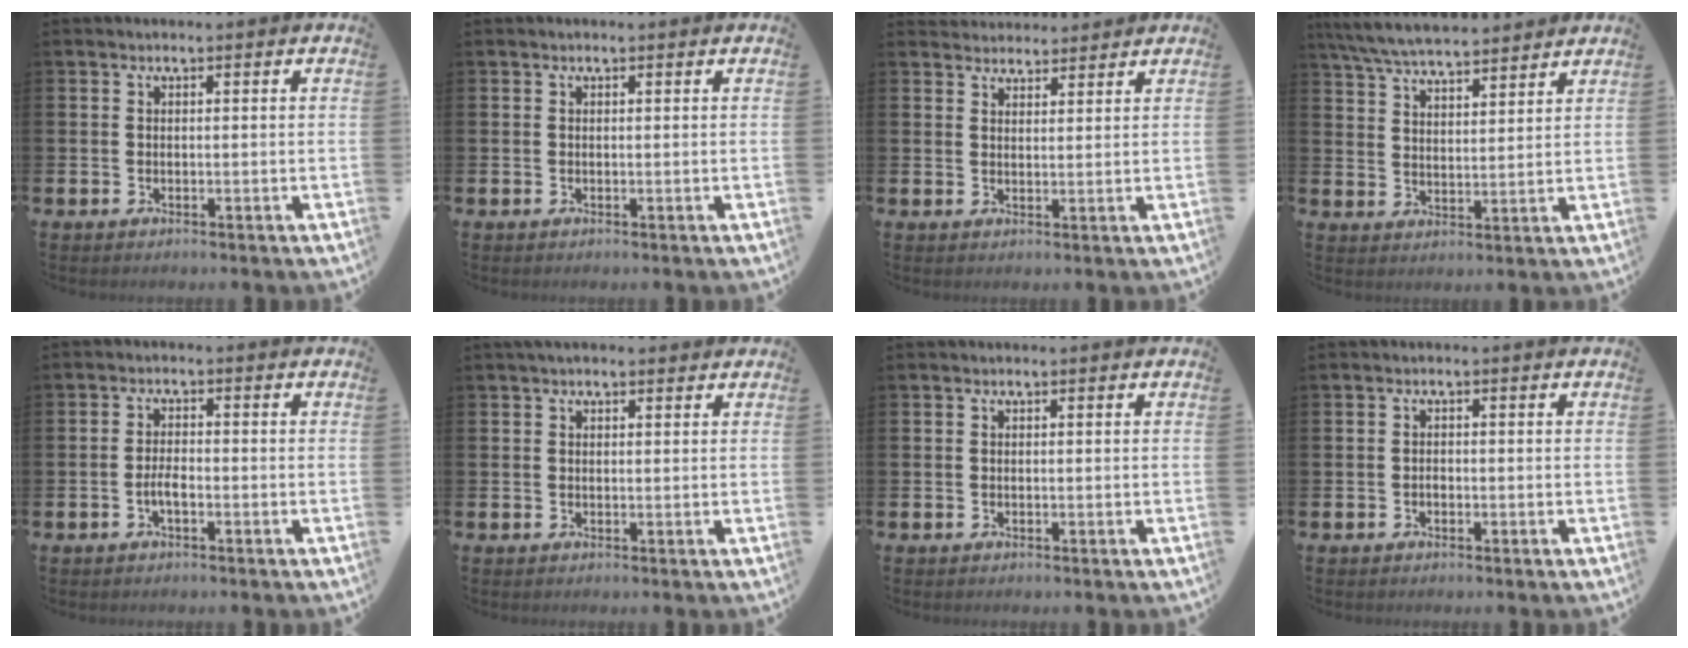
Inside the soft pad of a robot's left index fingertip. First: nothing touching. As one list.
[{"total": 0.0}, {"total": 3.1, "force": [3.0, 0.8, -0.3], "torque": [0.003, -0.013, 0.055]}, {"total": 6.8, "force": [6.5, 0.8, 1.6], "torque": [-0.058, -0.030, 0.119]}, {"total": 2.2, "force": [-0.8, 0.7, 1.8], "torque": [-0.032, 0.003, -0.017]}, {"total": 1.7, "force": [1.4, 0.7, 0.6], "torque": [-0.010, 0.006, 0.024]}, {"total": 0.0}, {"total": 0.6, "force": [-0.3, 0.4, 0.3], "torque": [-0.012, 0.003, -0.006]}]